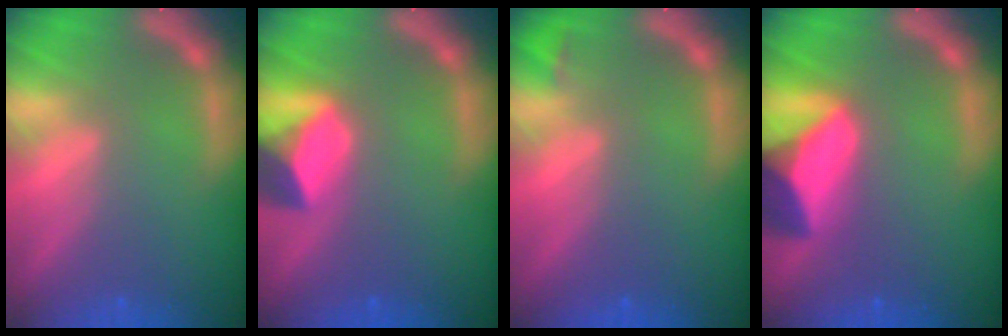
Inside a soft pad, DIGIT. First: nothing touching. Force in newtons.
{"total": 5.4}
{"total": 0.9}
{"total": 10.0}